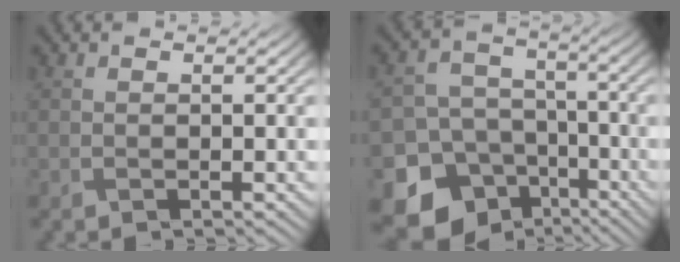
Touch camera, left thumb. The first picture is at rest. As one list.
[{"total": 14.6, "force": [-8.6, 11.2, 3.8], "torque": [-0.116, -0.054, -0.136]}]